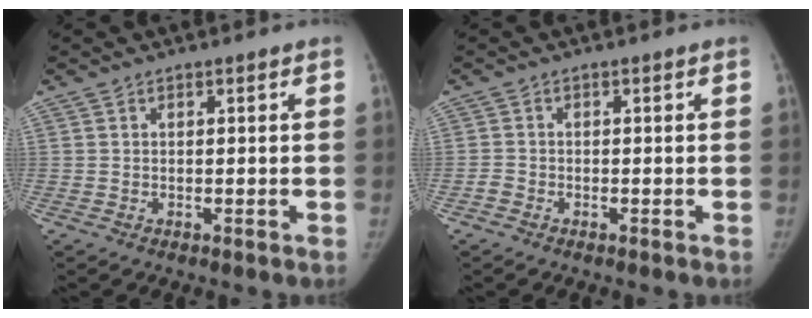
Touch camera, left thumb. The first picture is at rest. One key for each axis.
{"total": 1.1, "fx": -0.7, "fy": 0.7, "fz": 0.3, "tx": -0.008, "ty": 0.001, "tz": -0.019}